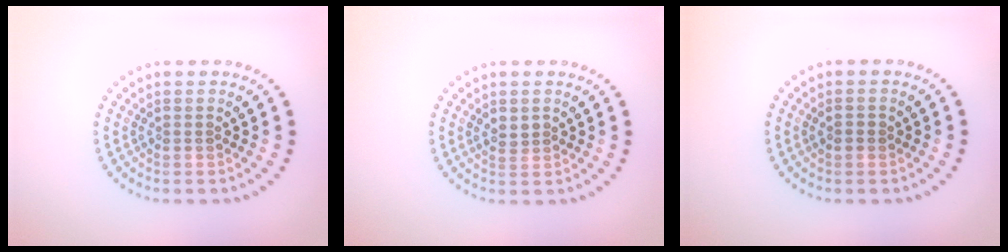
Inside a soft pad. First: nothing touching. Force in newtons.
{"total": 1.2, "press": 1.2, "slide": 0.2}
{"total": 0.7, "press": 0.6, "slide": 0.2}